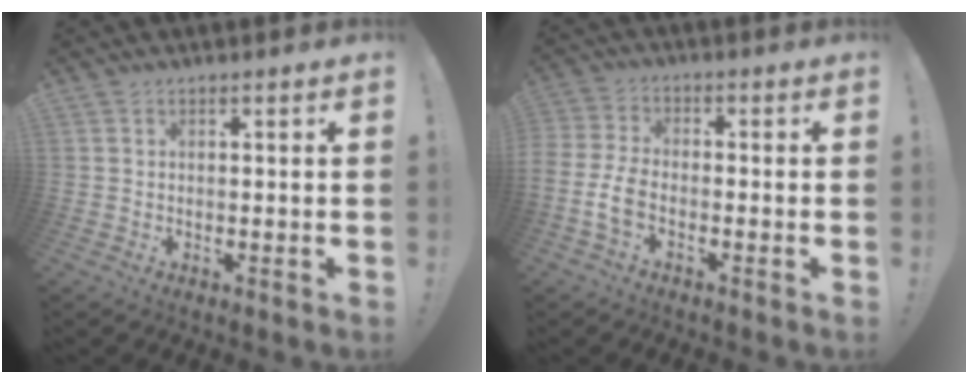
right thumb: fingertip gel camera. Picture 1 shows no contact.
{"total": 7.3, "force": [-2.7, 4.0, 5.5], "torque": [-0.131, 0.001, -0.047]}